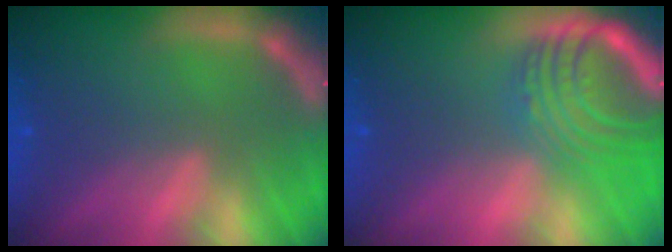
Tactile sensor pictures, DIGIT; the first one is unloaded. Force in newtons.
{"total": 8.1}